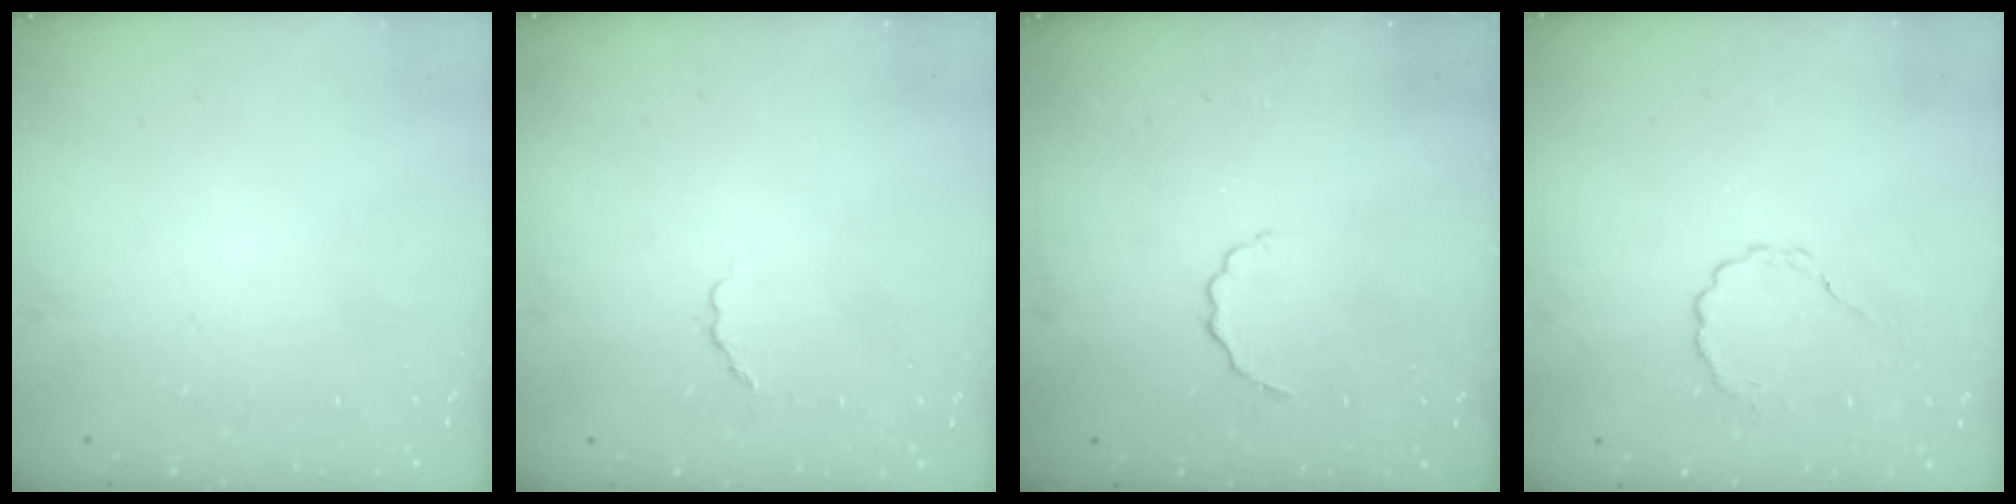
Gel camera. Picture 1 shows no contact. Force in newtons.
{"total": 2.4, "press": 2.2, "slide": 1.0}
{"total": 2.9, "press": 2.8, "slide": 0.8}
{"total": 2.9, "press": 2.6, "slide": 1.1}